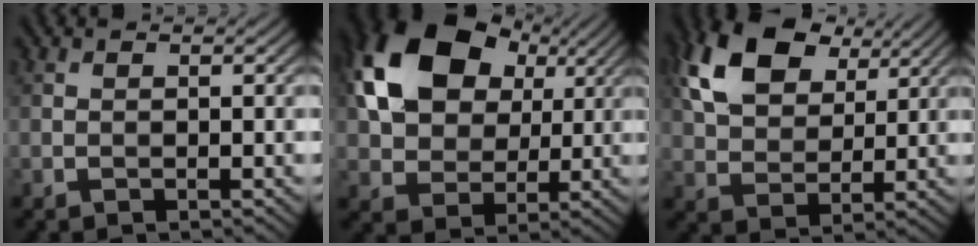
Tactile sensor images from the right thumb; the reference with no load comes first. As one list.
[{"total": 15.7, "force": [5.3, 11.2, 9.7], "torque": [-0.204, 0.021, 0.096]}, {"total": 12.6, "force": [6.2, 7.8, 7.8], "torque": [-0.185, 0.022, 0.117]}]